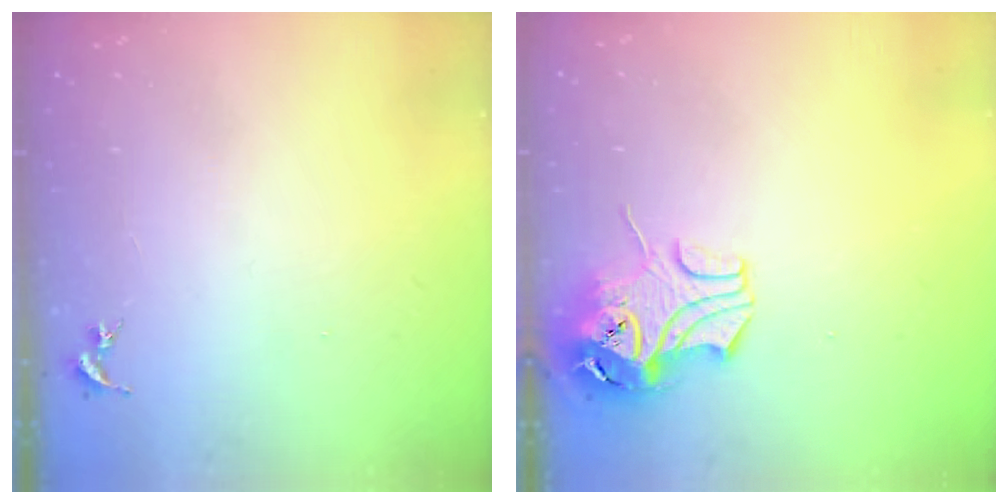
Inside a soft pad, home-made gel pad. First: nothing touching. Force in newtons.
{"total": 9.8, "press": 9.7, "slide": 1.6}